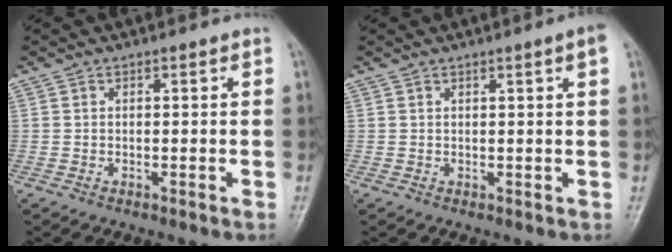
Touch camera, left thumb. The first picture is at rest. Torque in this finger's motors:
{"motor_torque": [0.23, 0.09, 0.00, 0.00, 0.05]}